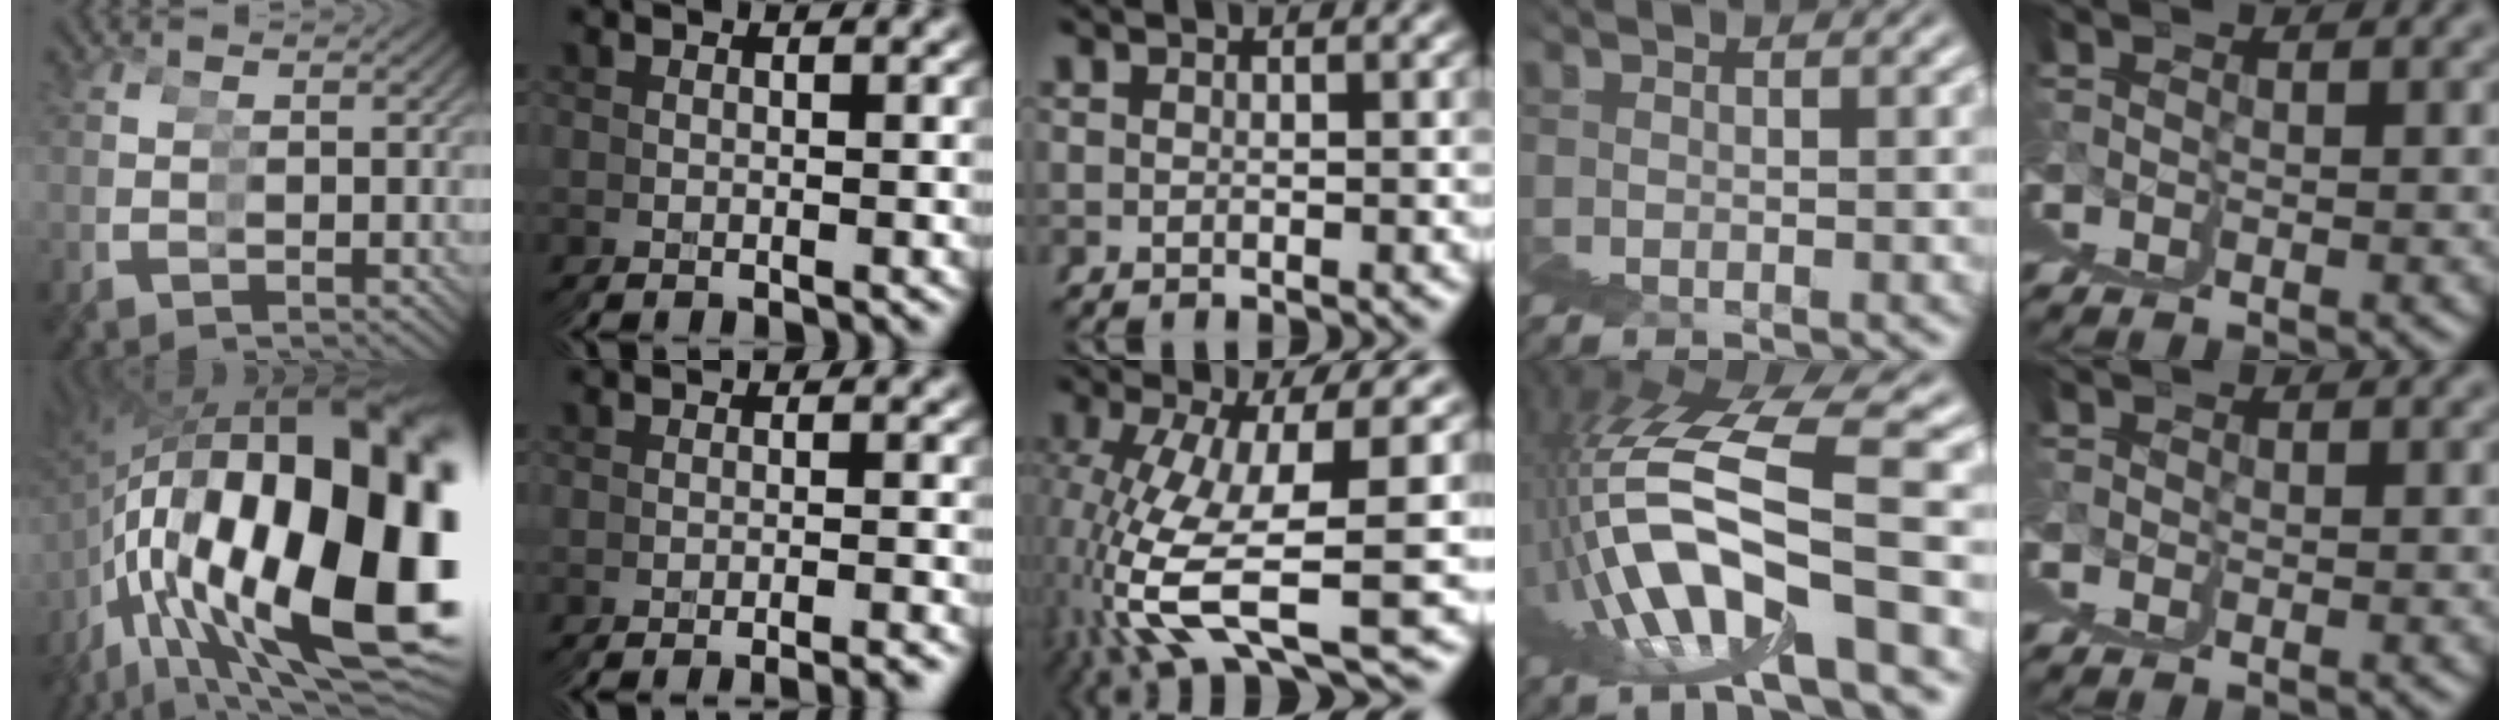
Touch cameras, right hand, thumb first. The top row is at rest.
{"thumb": {"total": 28.5, "force": [0.0, 16.8, 23.0], "torque": [-0.386, -0.032, 0.034]}, "index": {"total": 2.3, "force": [-1.5, -1.8, -0.5], "torque": [-0.001, 0.011, -0.029]}, "middle": {"total": 10.7, "force": [-2.9, 4.4, 9.3], "torque": [-0.186, -0.049, -0.015]}, "ring": {"total": 10.6, "force": [3.4, 1.5, 10.0], "torque": [-0.203, 0.034, 0.056]}, "little": {"total": 0.9, "force": [0.5, 0.7, -0.3], "torque": [0.005, -0.004, 0.007]}}